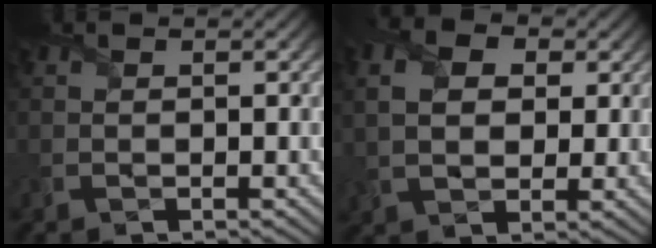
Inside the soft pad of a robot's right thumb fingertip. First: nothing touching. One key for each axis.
{"total": 7.7, "fx": 2.1, "fy": 5.5, "fz": 5.0, "tx": -0.136, "ty": 0.009, "tz": 0.038}